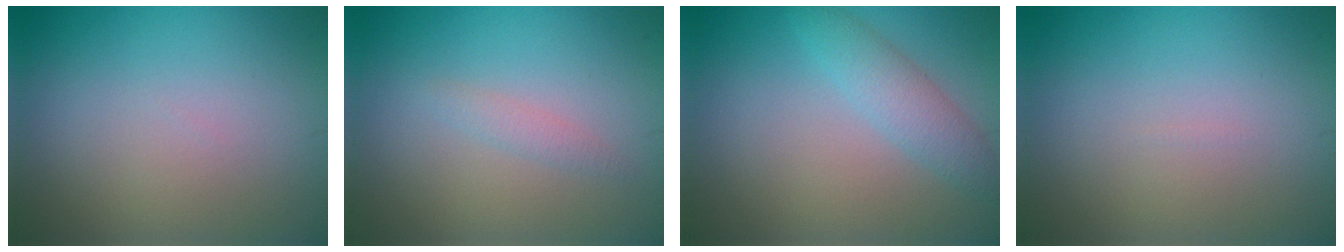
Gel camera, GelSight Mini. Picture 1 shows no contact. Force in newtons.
{"total": 1.0, "press": 1.0, "slide": 0.1}
{"total": 2.8, "press": 2.8, "slide": 0.2}
{"total": 0.0}